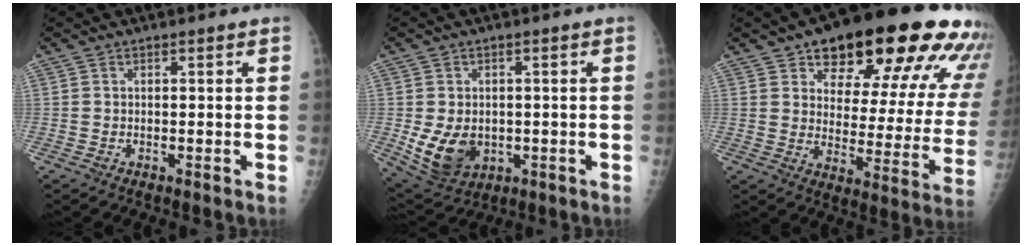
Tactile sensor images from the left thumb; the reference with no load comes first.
{"total": 8.9, "force": [-1.2, 6.8, 5.6], "torque": [-0.079, -0.006, 0.000]}
{"total": 26.6, "force": [15.9, 10.7, 18.4], "torque": [-0.213, -0.040, 0.213]}